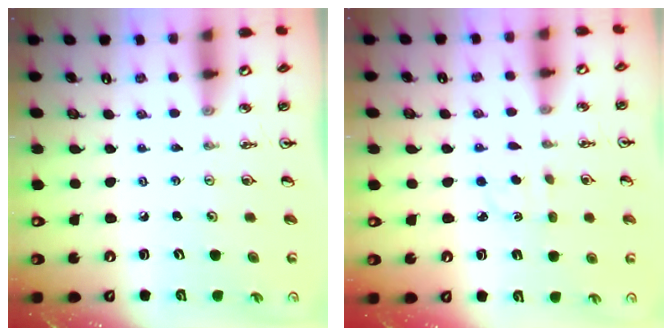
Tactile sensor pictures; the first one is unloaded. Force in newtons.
{"total": 1.7, "press": 1.6, "slide": 0.6}